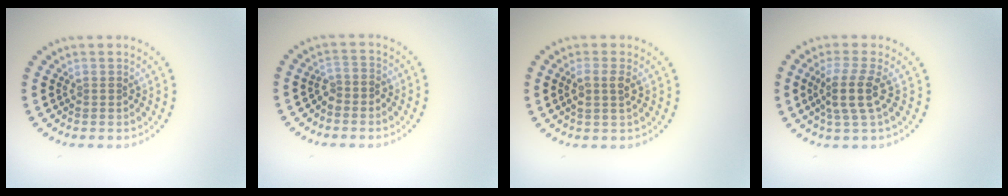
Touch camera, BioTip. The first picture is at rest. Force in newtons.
{"total": 1.6, "press": 1.2, "slide": 1.0}
{"total": 1.9, "press": 1.7, "slide": 0.9}
{"total": 3.2, "press": 2.5, "slide": 2.0}